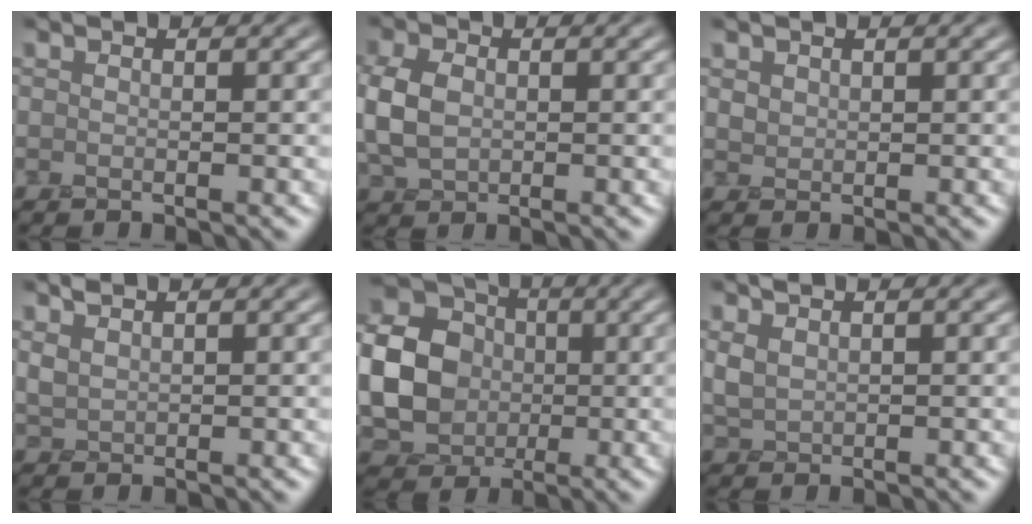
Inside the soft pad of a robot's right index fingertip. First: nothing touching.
{"total": 4.2, "force": [0.1, 3.1, 2.9], "torque": [-0.074, 0.007, -0.002]}
{"total": 0.9, "force": [0.5, 0.7, 0.3], "torque": [-0.005, 0.001, 0.013]}
{"total": 1.4, "force": [1.0, 0.6, 0.6], "torque": [-0.017, 0.003, 0.024]}
{"total": 15.3, "force": [0.7, 13.8, 6.5], "torque": [-0.186, 0.019, -0.026]}
{"total": 1.6, "force": [0.9, 0.9, 1.0], "torque": [-0.026, 0.004, 0.021]}